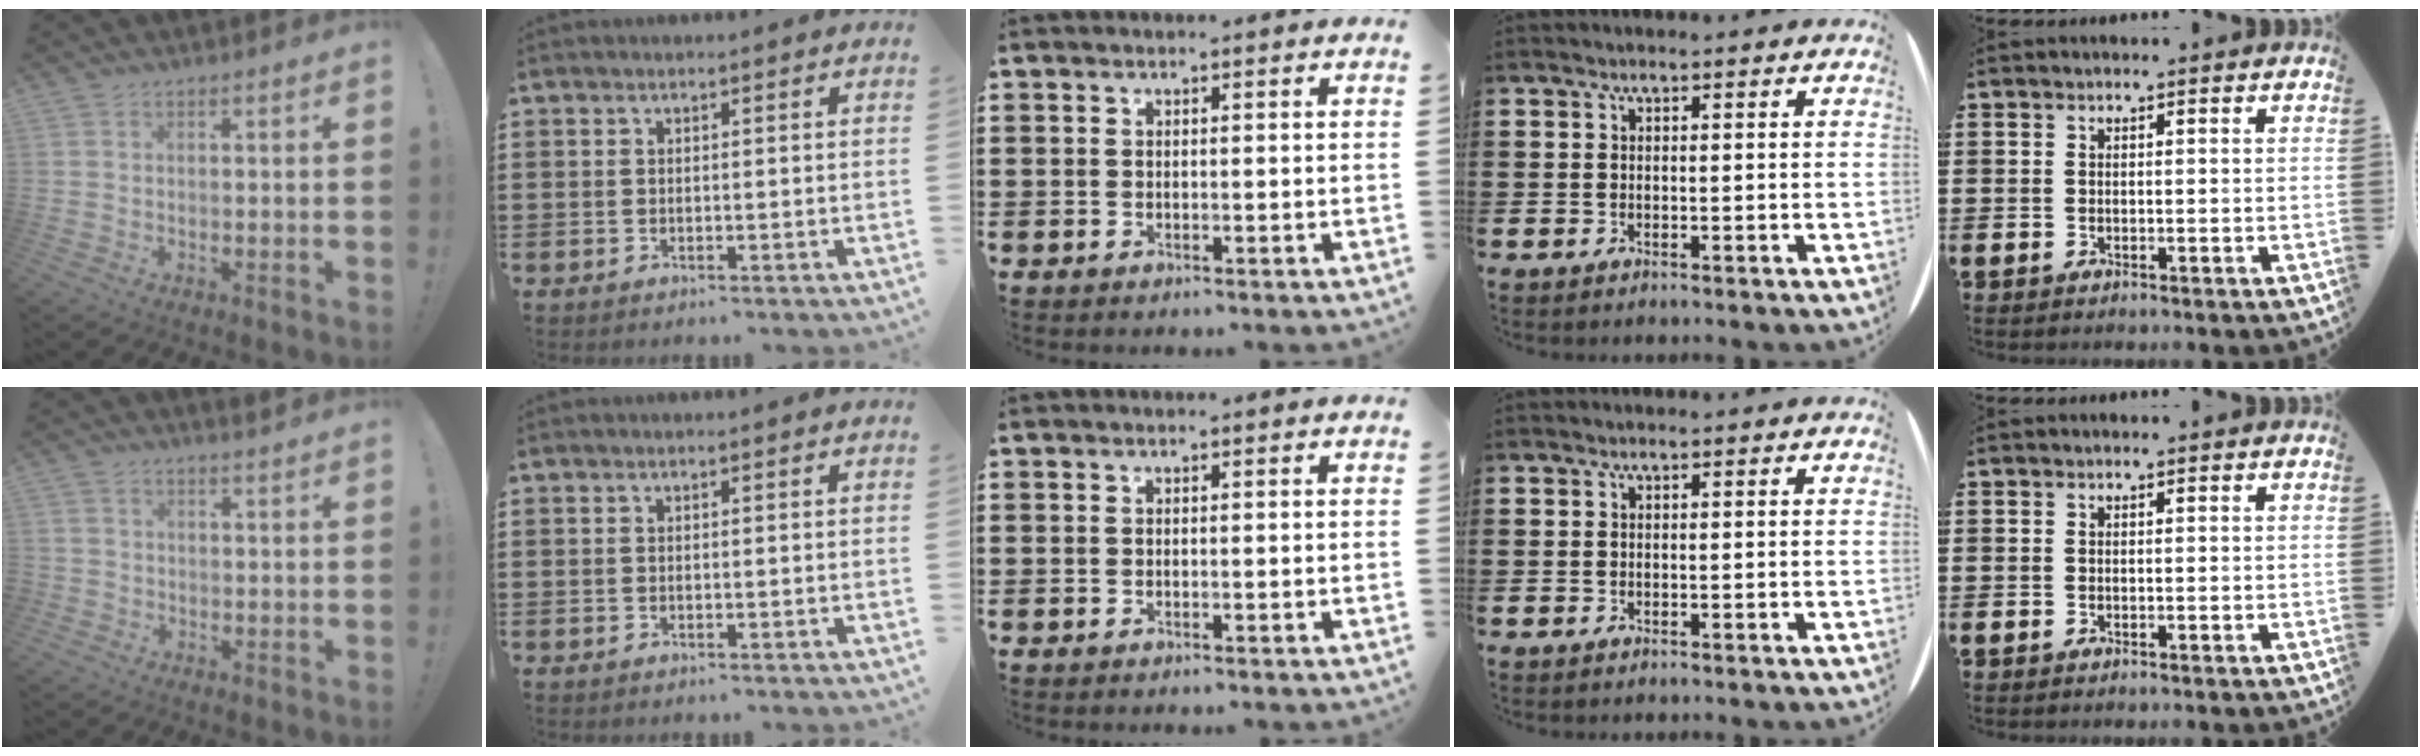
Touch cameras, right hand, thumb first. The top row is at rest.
{"thumb": {"total": 1.8, "force": [1.4, 1.1, 0.3], "torque": [0.000, -0.007, 0.025]}}